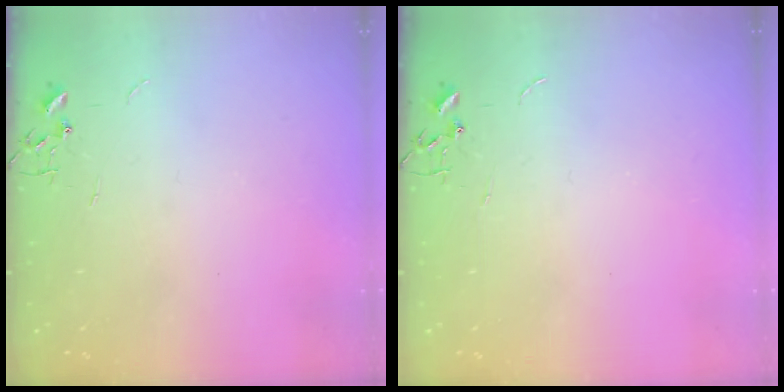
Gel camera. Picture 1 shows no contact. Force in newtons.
{"total": 0.0}